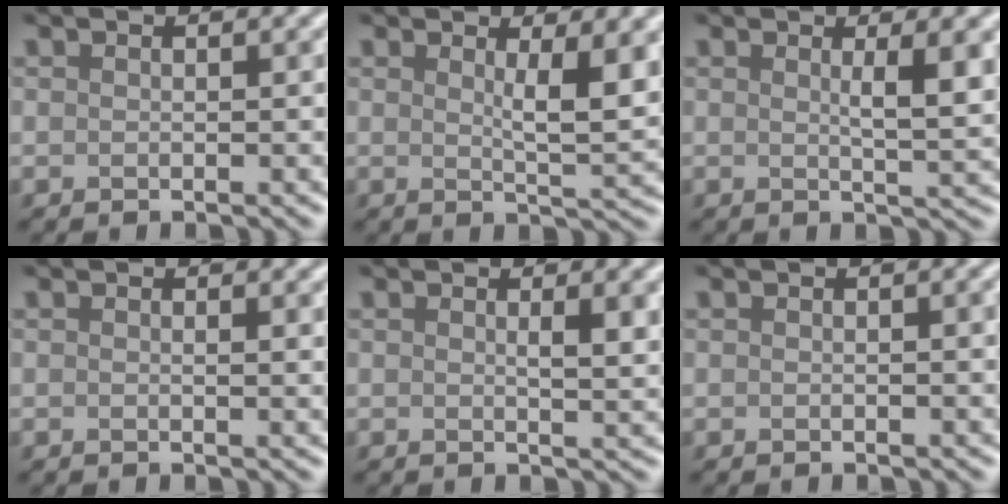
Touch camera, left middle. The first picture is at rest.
{"total": 3.9, "force": [1.2, 0.7, 3.7], "torque": [-0.050, -0.006, 0.026]}
{"total": 4.0, "force": [0.8, 0.8, 3.8], "torque": [-0.044, 0.002, 0.017]}
{"total": 0.7, "force": [0.2, 0.1, 0.6], "torque": [0.000, 0.003, 0.006]}
{"total": 3.1, "force": [0.7, 0.7, 2.9], "torque": [-0.026, 0.005, 0.015]}
{"total": 1.2, "force": [0.0, 0.2, 1.2], "torque": [-0.010, 0.008, 0.003]}